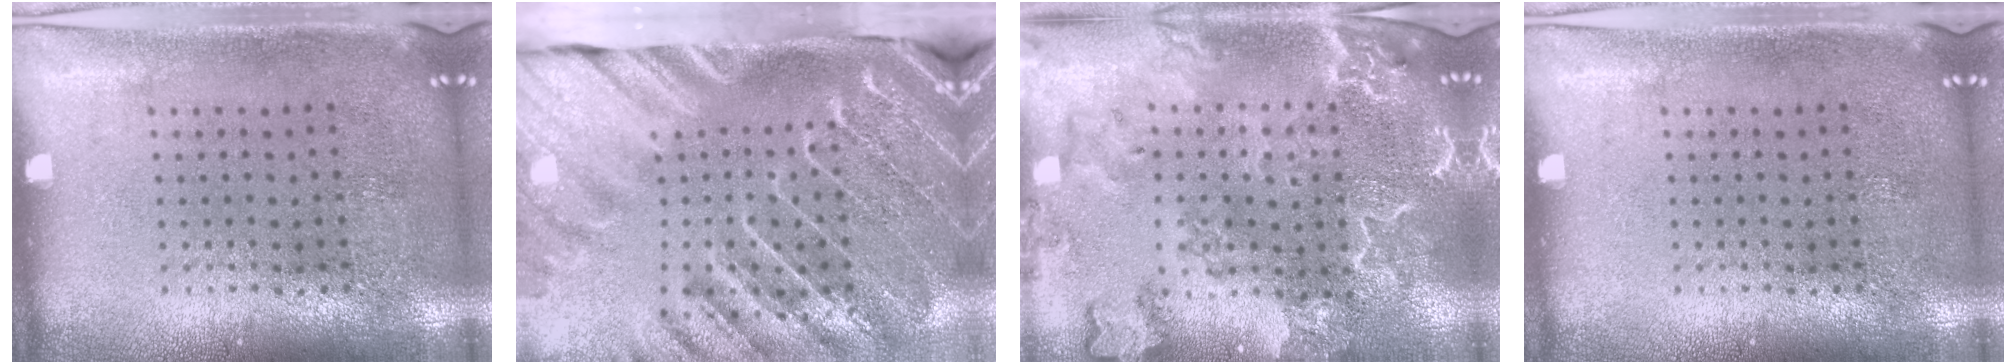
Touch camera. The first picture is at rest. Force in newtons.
{"total": 4.4, "press": 3.4, "slide": 2.8}
{"total": 2.9, "press": 2.7, "slide": 1.1}
{"total": 0.0}